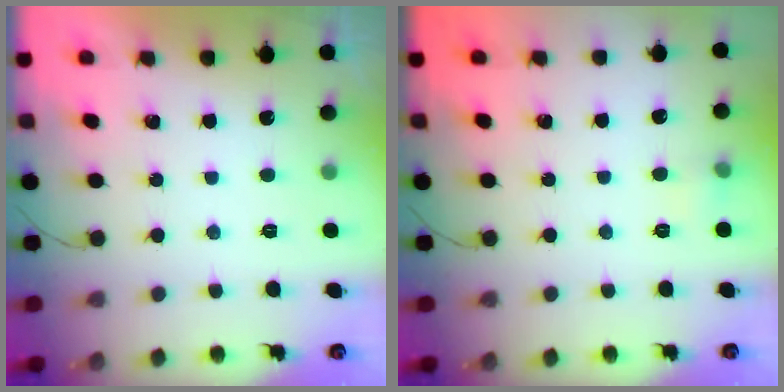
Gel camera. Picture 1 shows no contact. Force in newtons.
{"total": 5.5, "press": 5.3, "slide": 1.6}